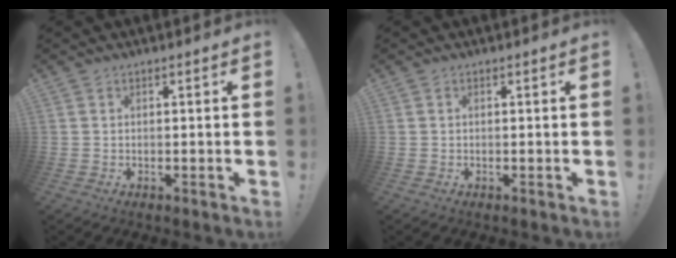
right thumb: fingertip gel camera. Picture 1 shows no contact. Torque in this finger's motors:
{"motor_torque": [-0.16, 0.05, 0.01, 0.12, -0.01]}